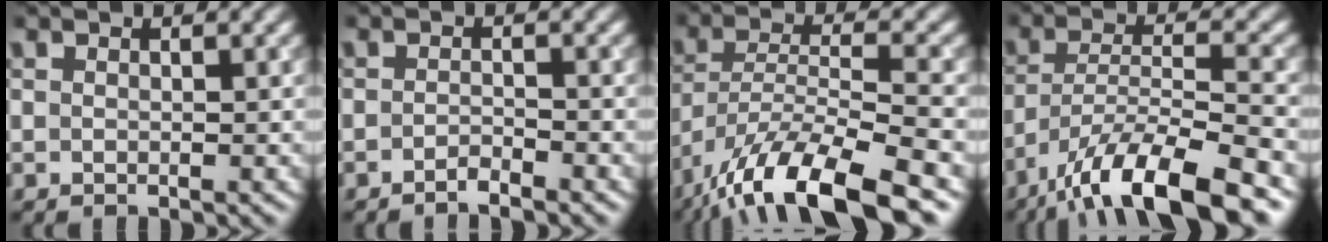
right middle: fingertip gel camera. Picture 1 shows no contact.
{"total": 1.2, "force": [-1.0, 0.2, 0.7], "torque": [-0.010, 0.003, -0.021]}
{"total": 11.9, "force": [-8.4, 2.9, 7.9], "torque": [-0.136, -0.002, -0.154]}
{"total": 11.0, "force": [-7.8, 2.7, 7.3], "torque": [-0.118, 0.004, -0.140]}